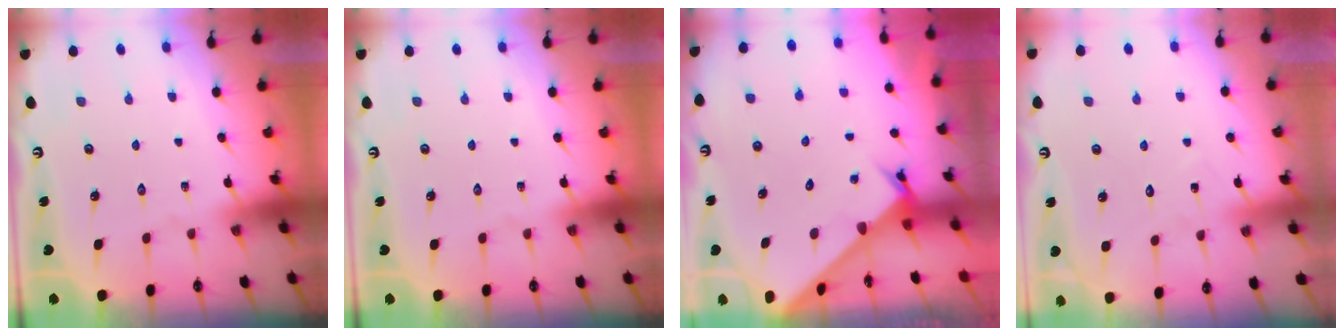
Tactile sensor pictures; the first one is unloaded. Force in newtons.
{"total": 0.0}
{"total": 2.6, "press": 2.6, "slide": 0.2}
{"total": 6.0, "press": 6.0, "slide": 0.7}